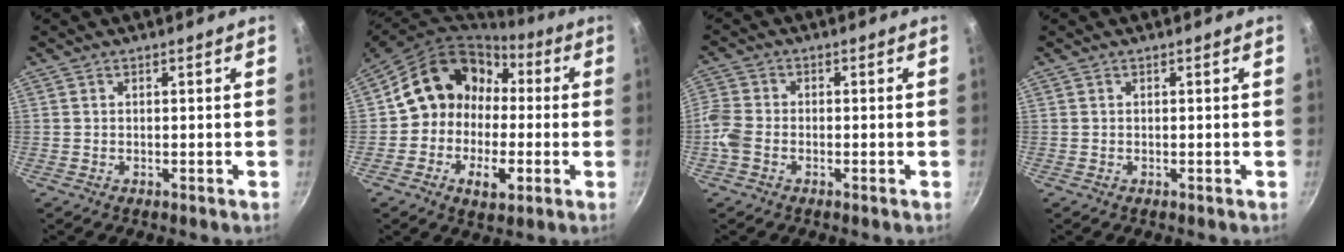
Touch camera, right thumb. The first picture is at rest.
{"total": 17.4, "force": [0.1, 14.3, 9.9], "torque": [-0.146, 0.053, -0.009]}
{"total": 4.7, "force": [-1.9, 3.3, 2.8], "torque": [-0.070, 0.011, -0.053]}
{"total": 0.0}